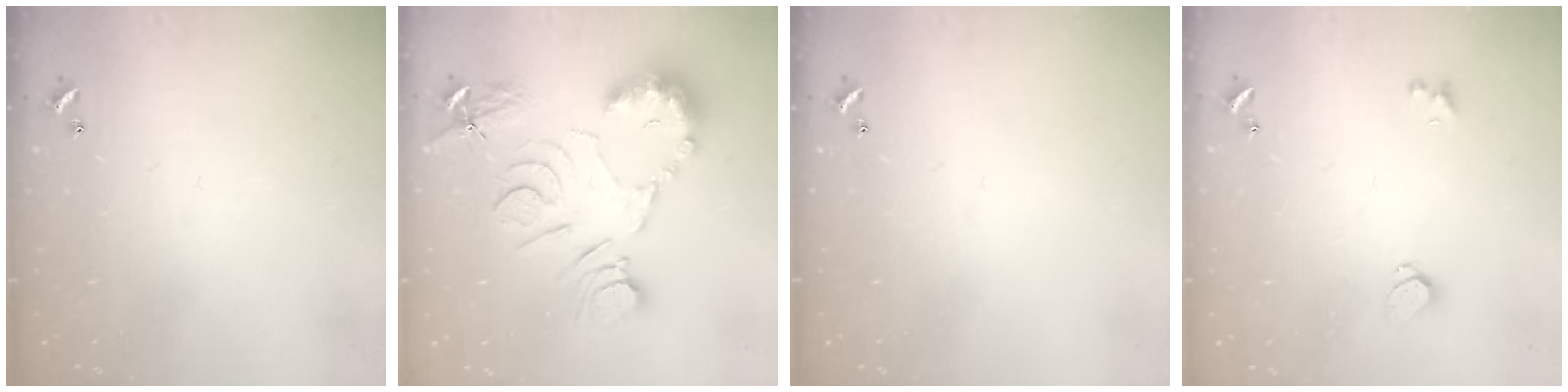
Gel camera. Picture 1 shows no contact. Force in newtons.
{"total": 14.5, "press": 14.5, "slide": 0.9}
{"total": 0.0}
{"total": 1.4, "press": 1.2, "slide": 0.6}